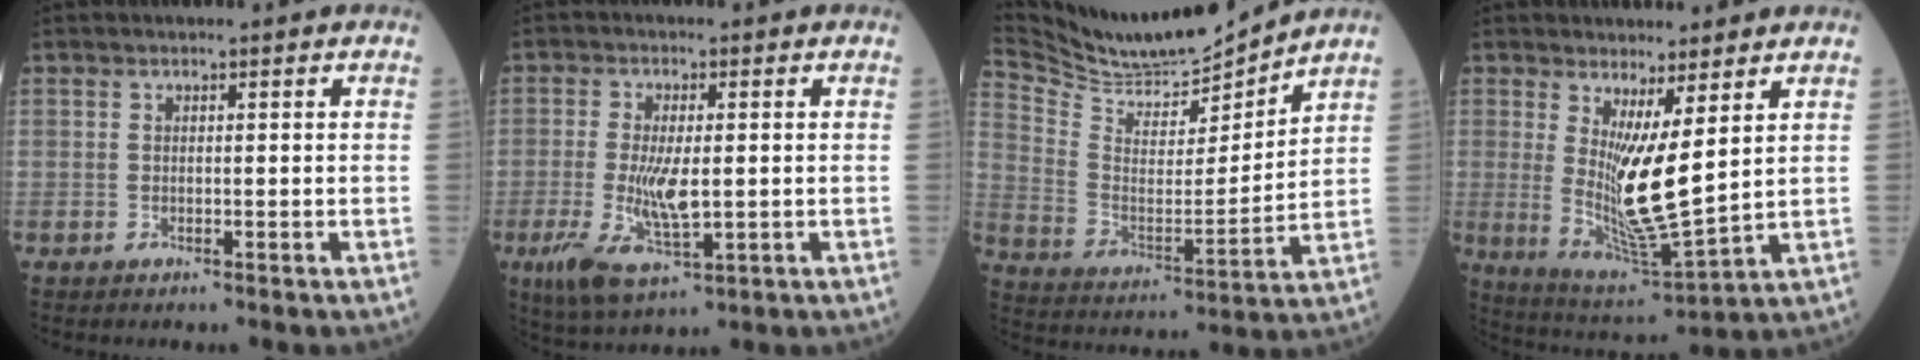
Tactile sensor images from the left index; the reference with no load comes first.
{"total": 7.9, "force": [-1.3, 2.4, 7.4], "torque": [-0.157, -0.017, -0.017]}
{"total": 14.1, "force": [13.9, 0.3, 2.4], "torque": [-0.068, -0.007, 0.253]}
{"total": 9.7, "force": [2.3, 0.9, 9.4], "torque": [-0.187, -0.038, 0.052]}